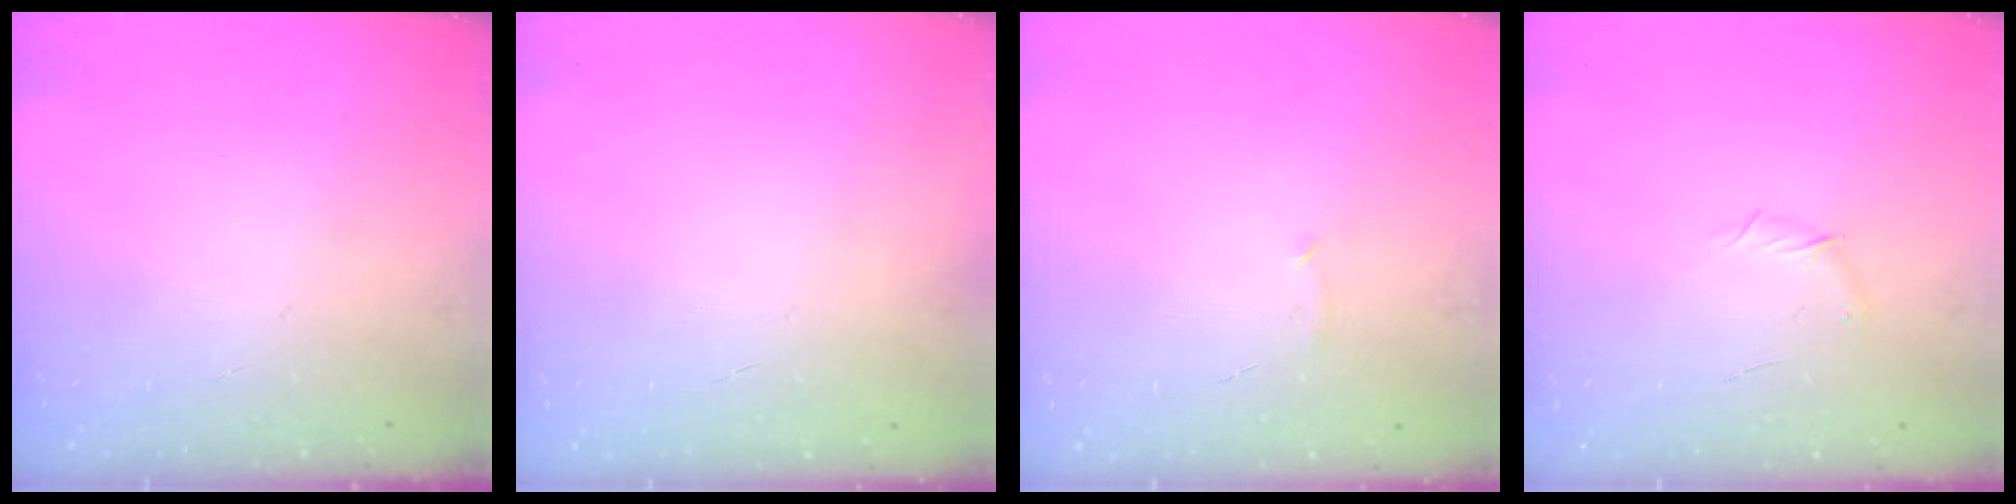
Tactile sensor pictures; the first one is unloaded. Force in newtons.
{"total": 0.0}
{"total": 5.0, "press": 4.9, "slide": 1.1}
{"total": 6.1, "press": 5.8, "slide": 1.7}